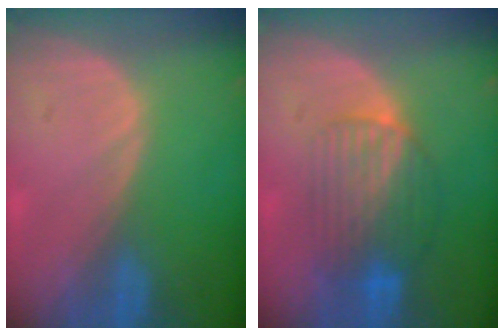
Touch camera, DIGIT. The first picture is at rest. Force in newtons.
{"total": 7.4, "press": 7.2, "slide": 1.7}